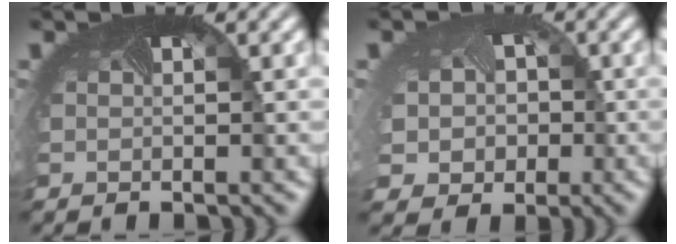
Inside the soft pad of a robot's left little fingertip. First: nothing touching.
{"total": 6.1, "force": [-0.8, 5.5, 2.6], "torque": [-0.053, -0.013, -0.028]}